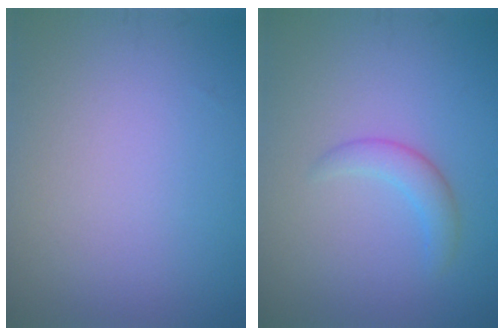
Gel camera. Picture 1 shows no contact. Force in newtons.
{"total": 1.9, "press": 1.9, "slide": 0.1}